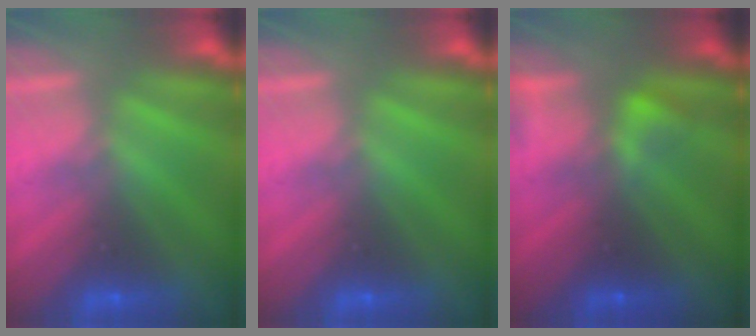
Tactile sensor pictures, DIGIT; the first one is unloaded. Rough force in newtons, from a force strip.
{"total": 0.0}
{"total": 2.4}